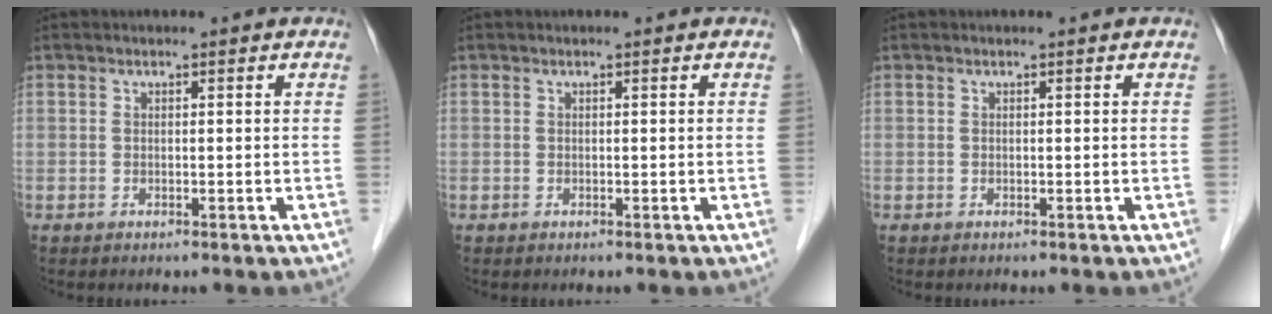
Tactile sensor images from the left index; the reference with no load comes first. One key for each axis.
{"total": 0.0}
{"total": 0.0}